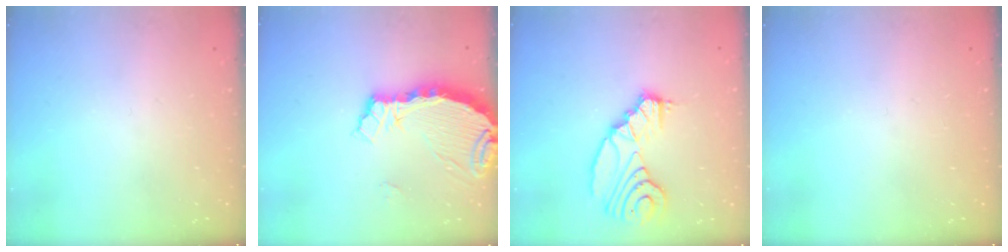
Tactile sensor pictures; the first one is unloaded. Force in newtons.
{"total": 6.7, "press": 6.7, "slide": 0.8}
{"total": 13.6, "press": 12.8, "slide": 4.4}
{"total": 0.0}